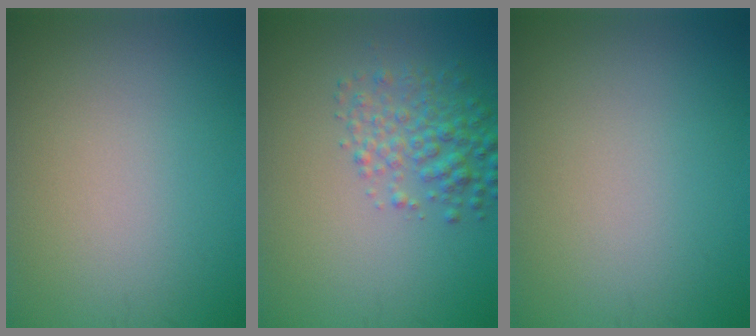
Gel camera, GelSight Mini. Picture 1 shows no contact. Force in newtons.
{"total": 3.4, "press": 3.4, "slide": 0.1}
{"total": 0.0}